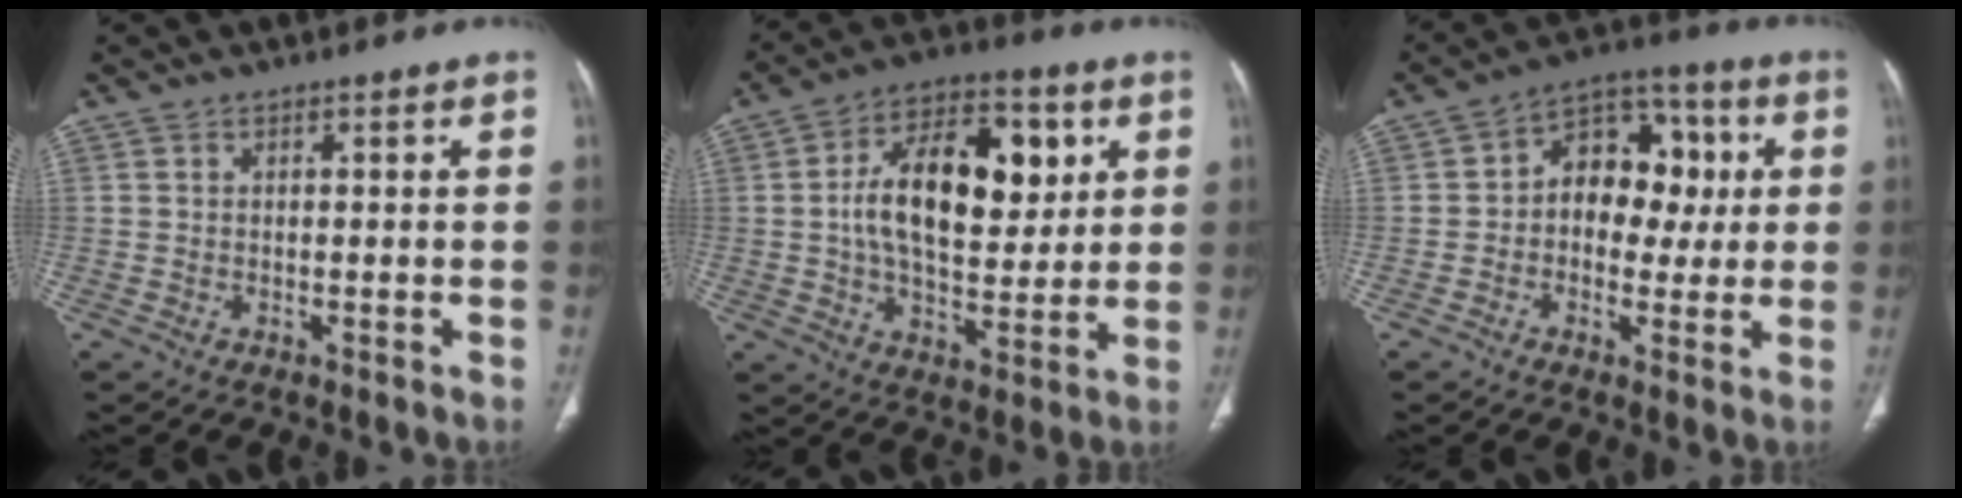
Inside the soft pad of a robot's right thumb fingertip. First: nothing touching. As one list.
[{"total": 18.9, "force": [3.8, 10.6, 15.2], "torque": [-0.212, 0.002, 0.059]}, {"total": 12.7, "force": [1.0, 9.2, 8.7], "torque": [-0.077, 0.029, 0.005]}]